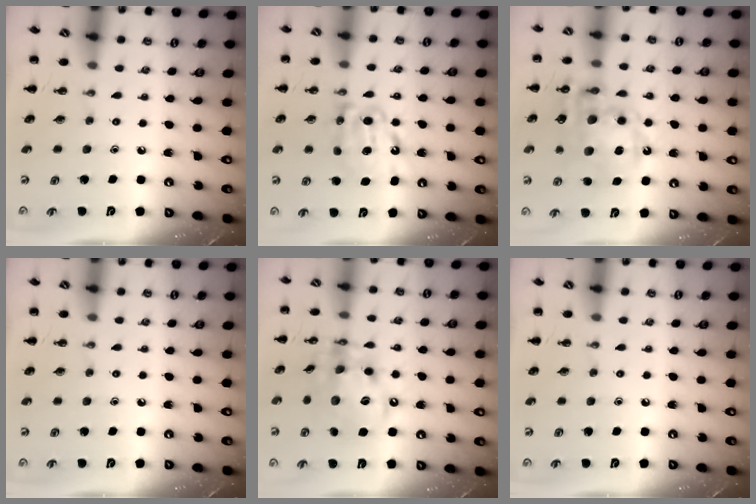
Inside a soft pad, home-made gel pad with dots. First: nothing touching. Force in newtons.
{"total": 10.0, "press": 10.0, "slide": 0.8}
{"total": 17.7, "press": 17.3, "slide": 4.0}
{"total": 0.0}
{"total": 13.2, "press": 12.9, "slide": 2.4}
{"total": 0.0}